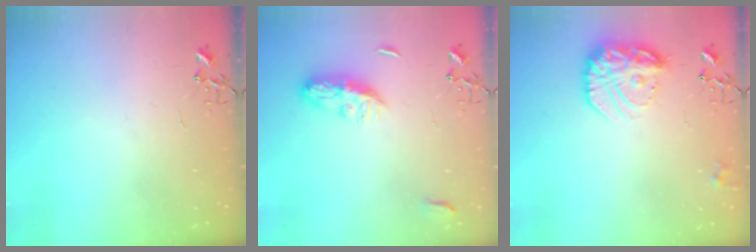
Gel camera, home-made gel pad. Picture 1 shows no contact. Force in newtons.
{"total": 8.2, "press": 8.1, "slide": 0.6}
{"total": 17.3, "press": 17.3, "slide": 1.3}